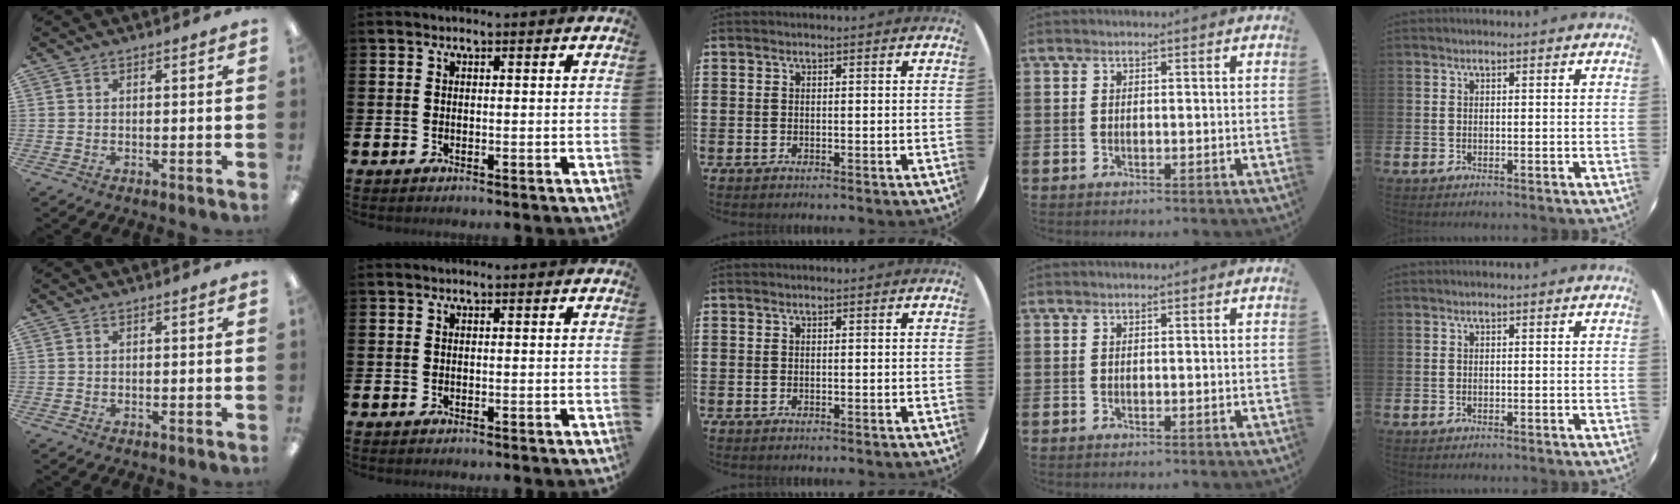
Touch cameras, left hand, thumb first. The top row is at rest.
{}